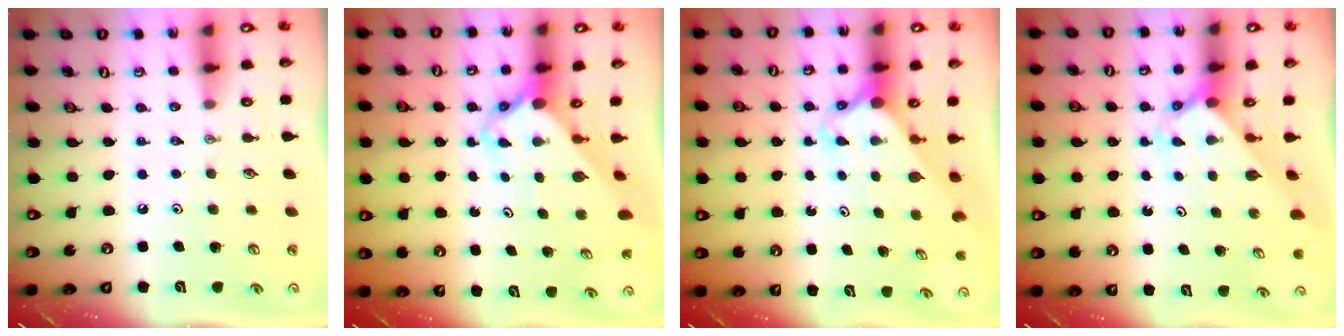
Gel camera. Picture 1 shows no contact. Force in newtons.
{"total": 2.9, "press": 2.9, "slide": 0.3}
{"total": 2.6, "press": 2.6, "slide": 0.2}
{"total": 2.3, "press": 2.3, "slide": 0.2}